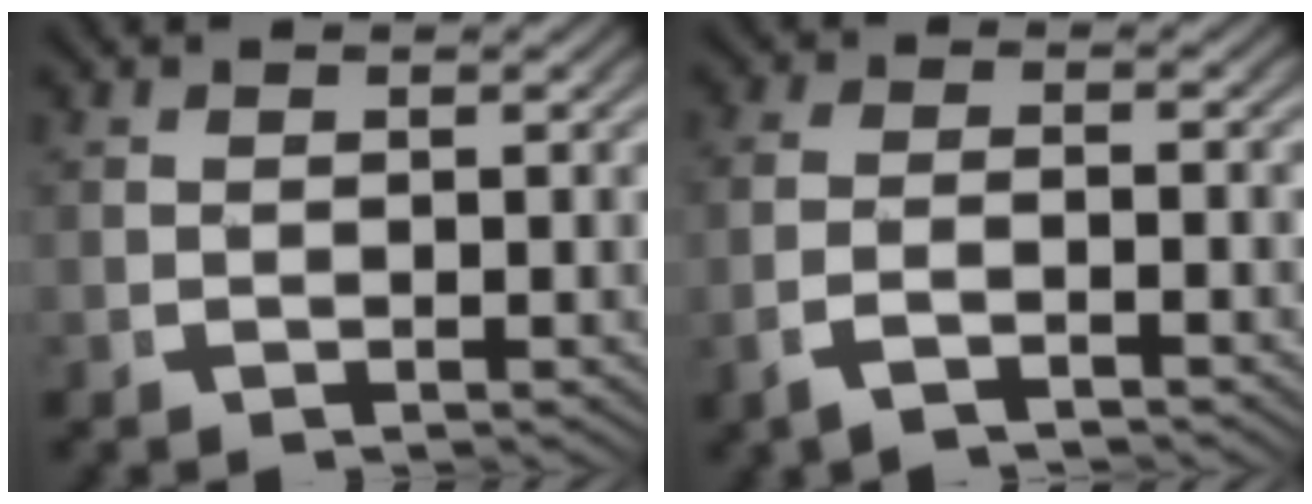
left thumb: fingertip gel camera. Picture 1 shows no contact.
{"total": 2.1, "force": [-1.2, 0.8, 1.5], "torque": [-0.039, 0.001, -0.023]}